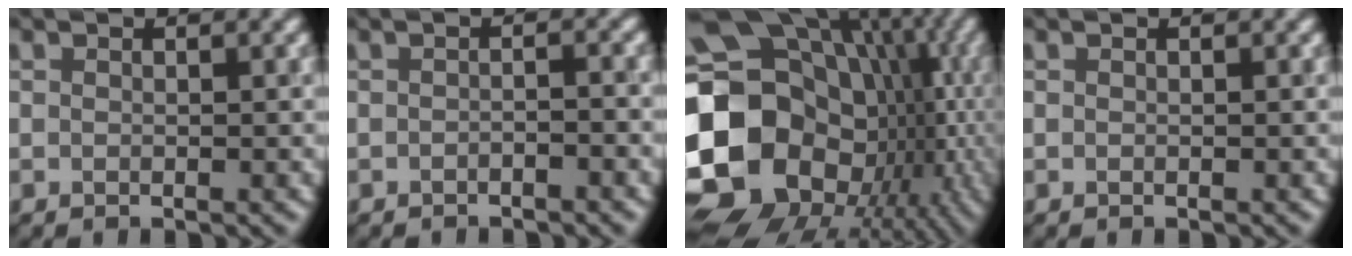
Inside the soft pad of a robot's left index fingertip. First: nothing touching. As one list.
[{"total": 1.1, "force": [-0.7, 0.2, 0.8], "torque": [-0.014, 0.000, -0.016]}, {"total": 21.2, "force": [-2.9, 17.1, 12.3], "torque": [-0.227, 0.001, -0.038]}, {"total": 0.0}]